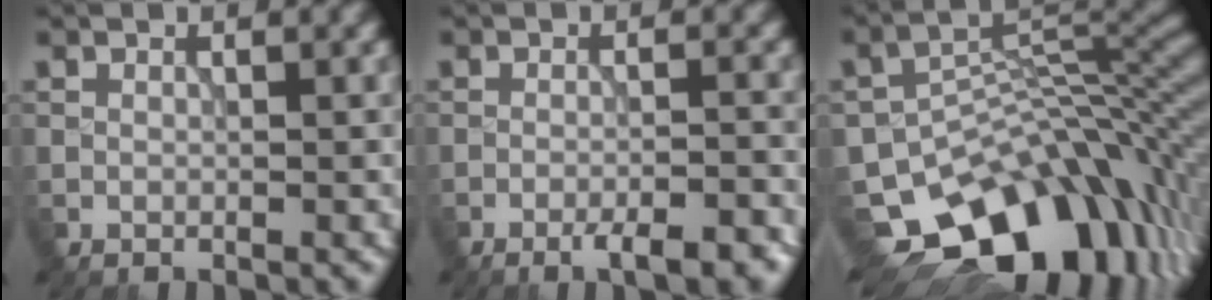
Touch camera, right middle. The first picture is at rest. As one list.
[{"total": 4.2, "force": [-3.0, 0.7, 2.9], "torque": [-0.049, -0.001, -0.044]}, {"total": 14.2, "force": [-7.1, 8.6, 8.8], "torque": [-0.141, -0.008, -0.112]}]